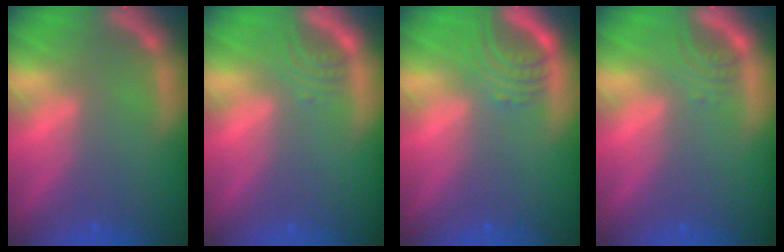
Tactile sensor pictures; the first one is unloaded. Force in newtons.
{"total": 2.0}
{"total": 3.9}
{"total": 2.0}